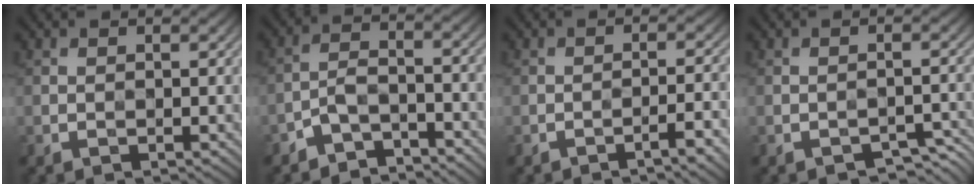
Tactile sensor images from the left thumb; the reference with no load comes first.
{"total": 5.2, "force": [-4.1, 2.1, 2.4], "torque": [-0.043, 0.006, -0.086]}
{"total": 3.3, "force": [-2.2, 0.3, 2.4], "torque": [-0.033, 0.014, -0.040]}
{"total": 2.5, "force": [-2.0, 1.1, 1.1], "torque": [-0.013, -0.001, -0.021]}